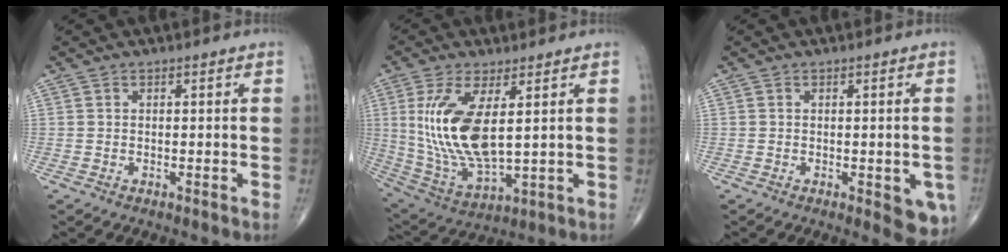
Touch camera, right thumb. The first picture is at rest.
{"total": 15.7, "force": [3.0, 6.3, 14.1], "torque": [-0.292, -0.025, 0.074]}
{"total": 5.7, "force": [-1.7, 2.1, 5.1], "torque": [-0.038, -0.009, -0.018]}